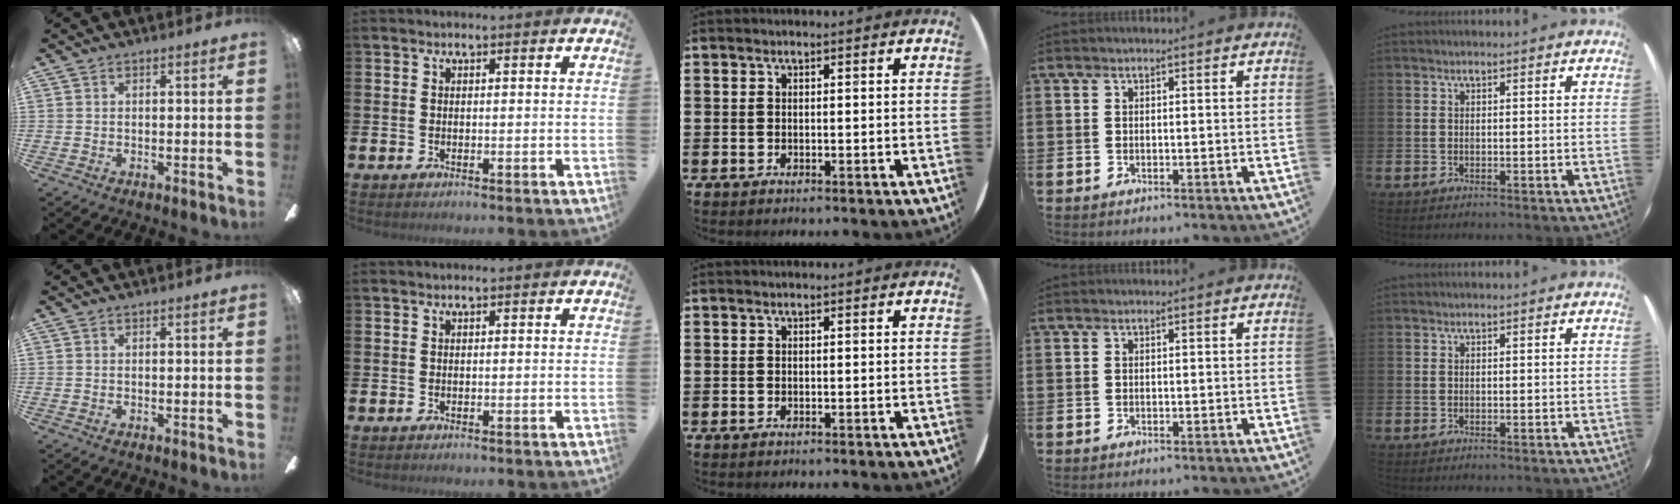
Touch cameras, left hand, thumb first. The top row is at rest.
{}